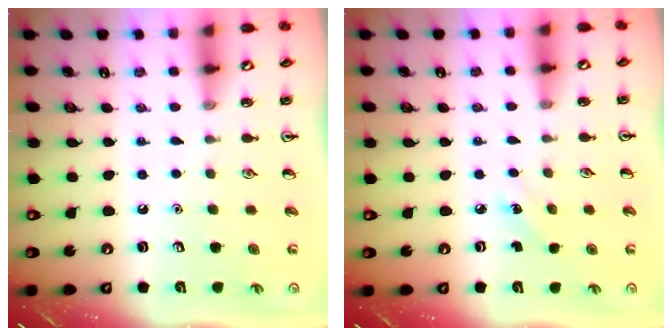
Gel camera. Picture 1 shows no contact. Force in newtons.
{"total": 2.8, "press": 2.6, "slide": 1.0}